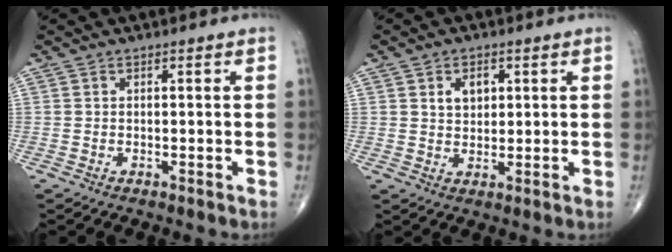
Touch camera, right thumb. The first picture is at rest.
{"total": 4.2, "force": [1.5, 2.9, 2.7], "torque": [-0.027, -0.008, 0.025]}